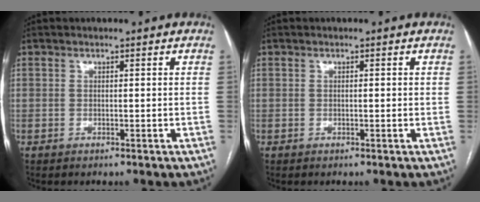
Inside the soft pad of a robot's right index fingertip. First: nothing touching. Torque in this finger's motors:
{"motor_torque": [-0.13, 0.21, -0.03, -0.01]}